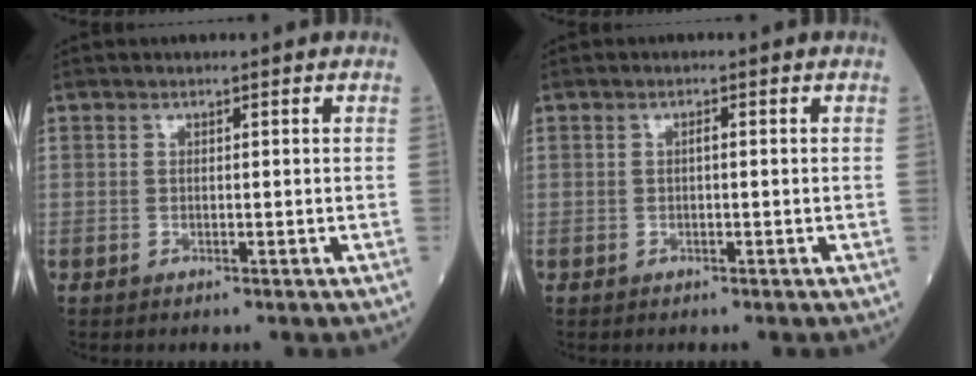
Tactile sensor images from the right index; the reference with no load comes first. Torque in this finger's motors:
{"motor_torque": [0.01, 0.00, -0.03, 0.02]}